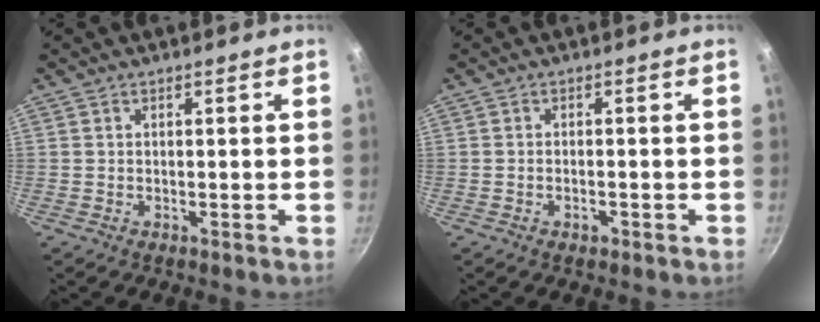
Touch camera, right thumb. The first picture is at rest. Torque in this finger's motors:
{"motor_torque": [-0.28, 0.04, -0.02, 0.49, -0.02]}